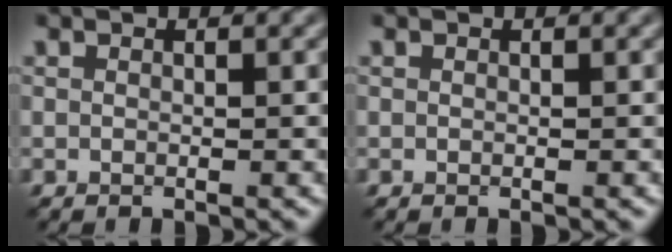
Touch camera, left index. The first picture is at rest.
{"total": 0.0}